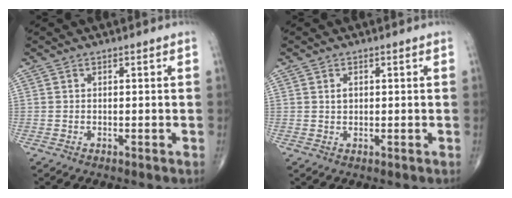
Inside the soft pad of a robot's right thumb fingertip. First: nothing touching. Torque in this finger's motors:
{"motor_torque": [0.07, 0.05, 0.21, 0.10, 0.02]}